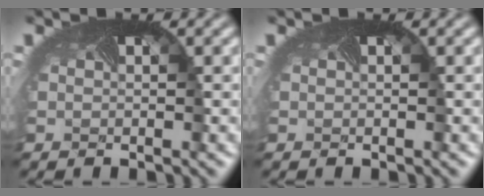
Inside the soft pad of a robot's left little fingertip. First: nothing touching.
{"total": 0.0}